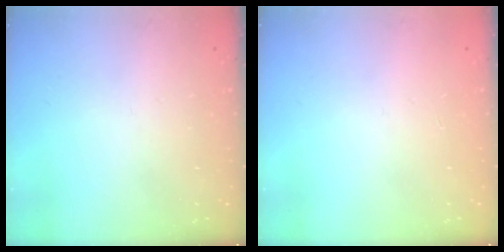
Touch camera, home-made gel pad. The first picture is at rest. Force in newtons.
{"total": 0.0}